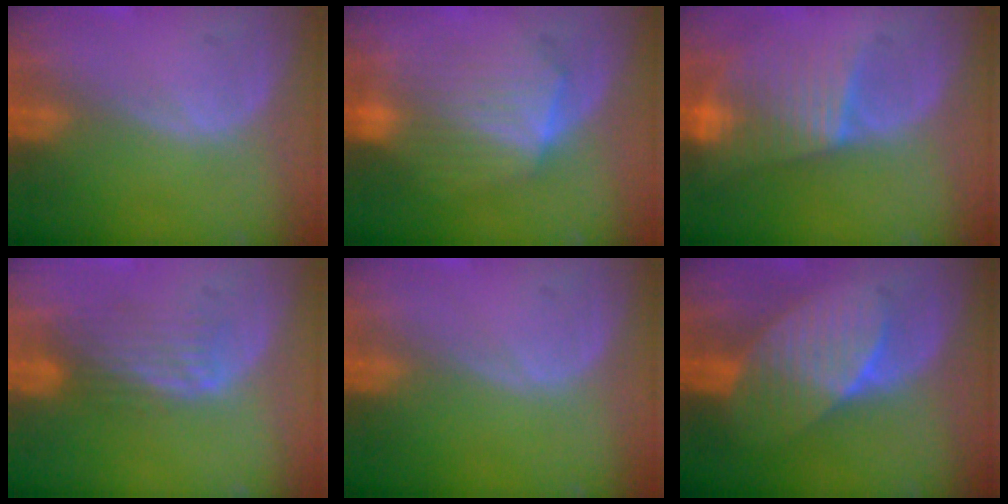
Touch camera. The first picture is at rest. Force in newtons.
{"total": 7.9, "press": 7.9, "slide": 0.2}
{"total": 7.3, "press": 7.0, "slide": 2.2}
{"total": 4.3, "press": 3.7, "slide": 2.2}
{"total": 0.0}
{"total": 7.4, "press": 7.0, "slide": 2.2}